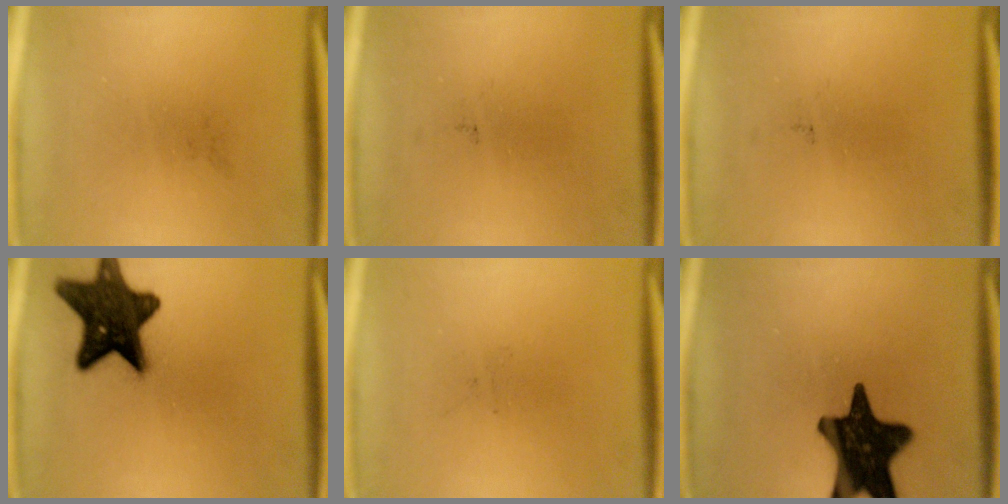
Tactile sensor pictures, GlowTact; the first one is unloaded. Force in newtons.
{"total": 0.0}
{"total": 0.0}
{"total": 15.0}
{"total": 0.0}
{"total": 17.4}